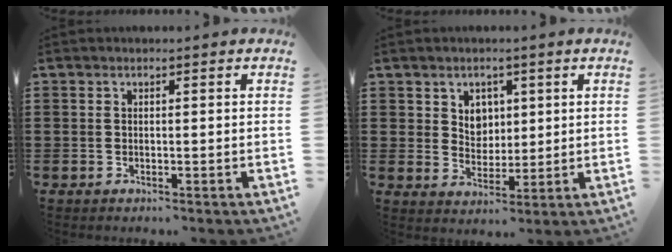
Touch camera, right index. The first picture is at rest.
{"total": 3.9, "force": [1.8, 3.3, 1.0], "torque": [-0.028, 0.008, 0.031]}